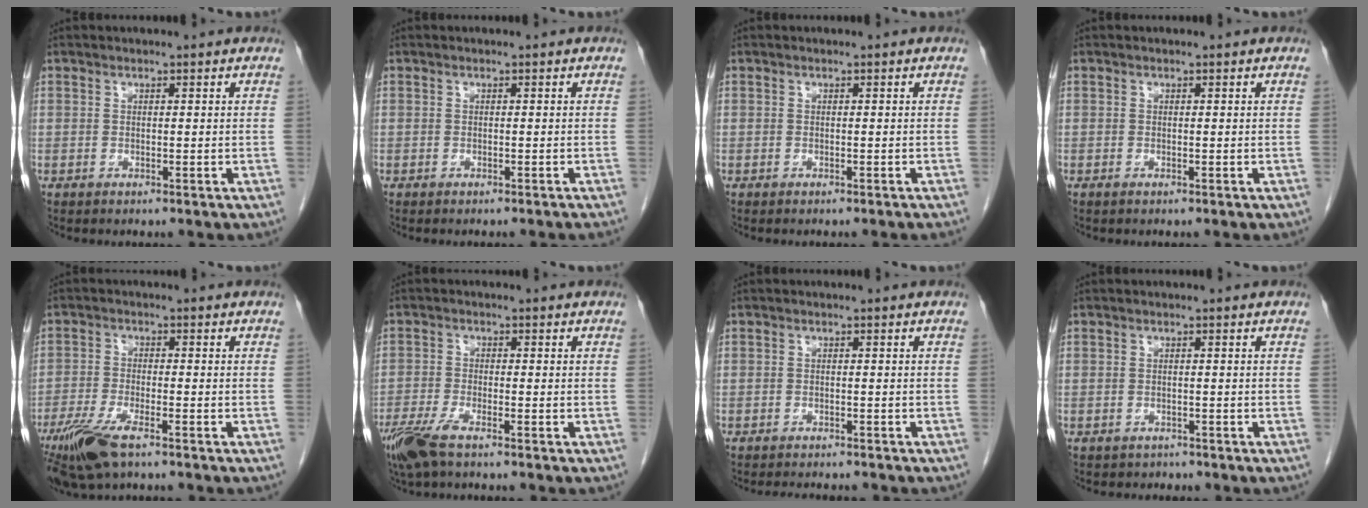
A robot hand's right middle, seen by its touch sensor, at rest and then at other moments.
{"total": 1.9, "force": [-1.7, -0.3, 0.8], "torque": [-0.009, 0.005, -0.021]}
{"total": 1.4, "force": [-1.2, -0.2, 0.6], "torque": [-0.002, 0.004, -0.015]}
{"total": 0.0}
{"total": 8.3, "force": [-5.5, 1.9, 5.9], "torque": [-0.117, -0.018, -0.099]}
{"total": 5.8, "force": [-4.0, 1.1, 4.0], "torque": [-0.085, -0.014, -0.077]}
{"total": 5.2, "force": [-4.8, 1.0, 1.8], "torque": [-0.023, -0.006, -0.063]}
{"total": 2.0, "force": [-1.7, 1.0, -0.3], "torque": [-0.004, 0.001, -0.029]}